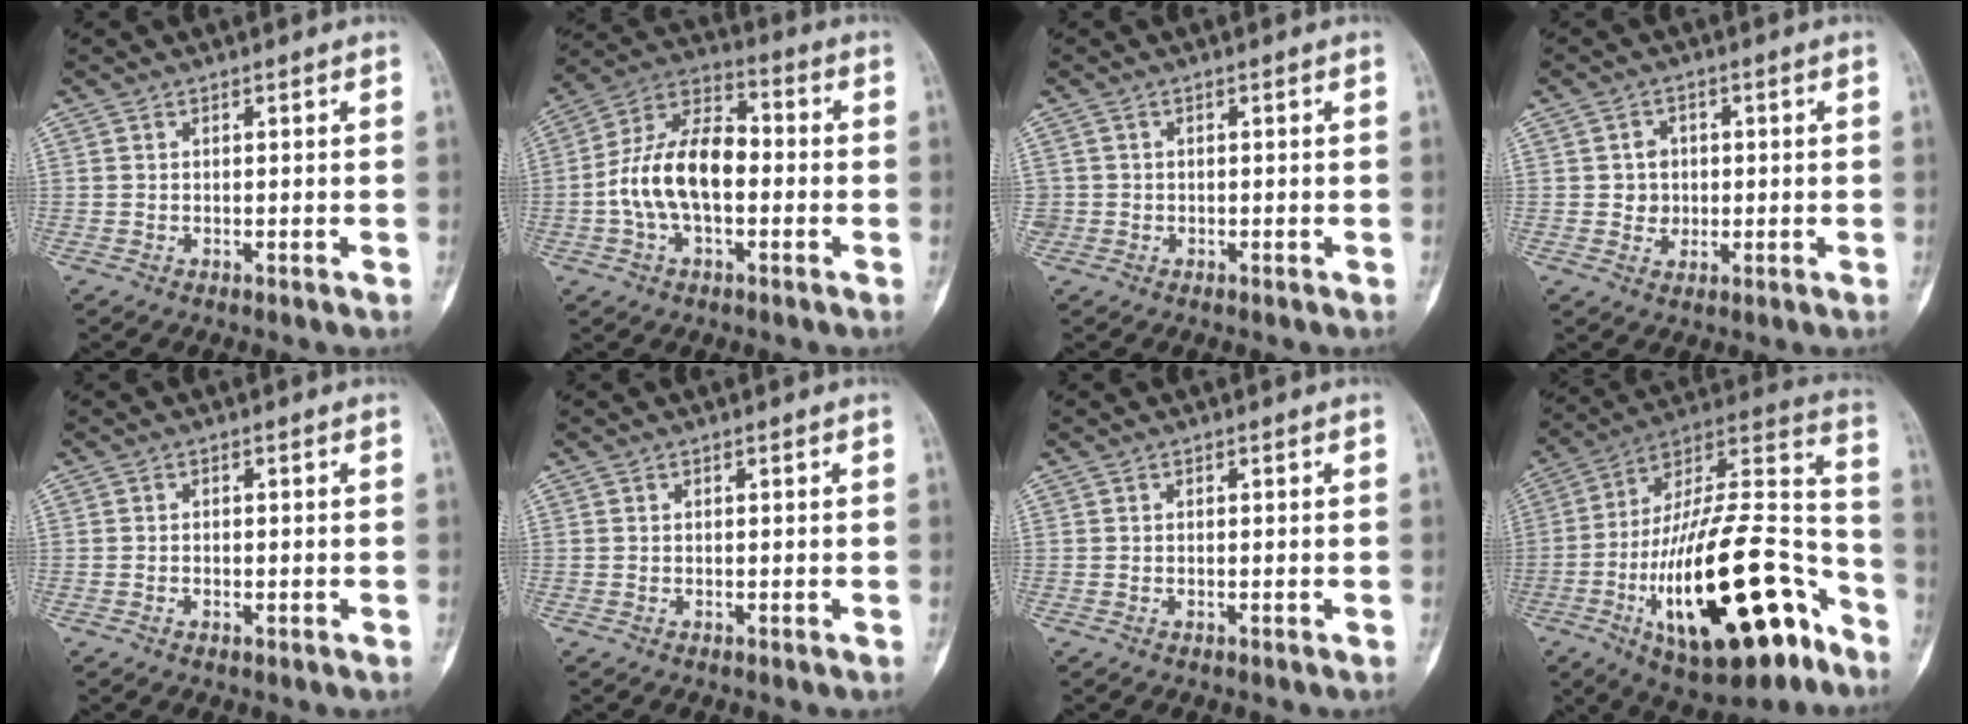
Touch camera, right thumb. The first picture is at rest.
{"total": 14.8, "force": [-1.7, 8.5, 12.1], "torque": [-0.219, 0.042, -0.036]}
{"total": 1.1, "force": [-0.2, 1.1, 0.0], "torque": [0.009, 0.007, -0.006]}
{"total": 4.0, "force": [0.1, 3.7, 1.5], "torque": [-0.001, 0.005, 0.002]}
{"total": 1.1, "force": [-0.4, 0.7, 0.8], "torque": [-0.018, 0.007, -0.005]}
{"total": 0.0}
{"total": 0.0}
{"total": 32.5, "force": [-14.0, 12.6, 26.5], "torque": [-0.421, 0.077, -0.213]}